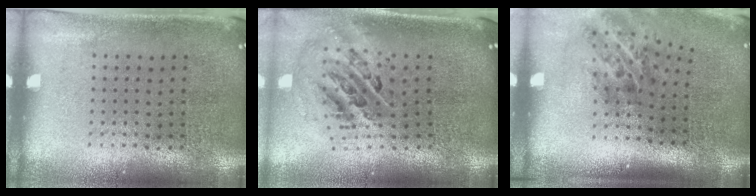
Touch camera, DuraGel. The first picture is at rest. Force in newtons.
{"total": 1.9, "press": 1.5, "slide": 1.2}
{"total": 2.1, "press": 1.3, "slide": 1.7}